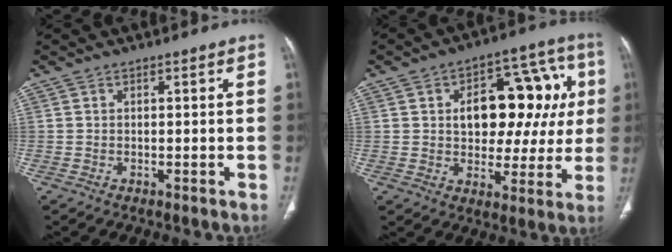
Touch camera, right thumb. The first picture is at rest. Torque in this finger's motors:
{"motor_torque": [1.63, 1.77, 1.20, -0.41, 0.18]}